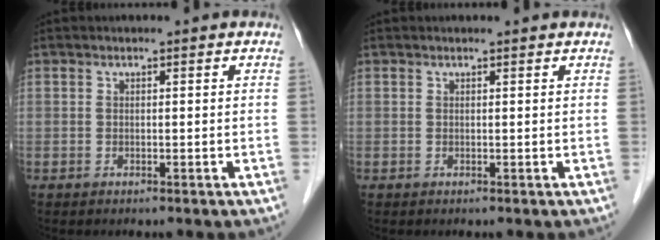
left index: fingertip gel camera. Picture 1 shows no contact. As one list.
[{"total": 0.8, "force": [0.8, 0.0, 0.1], "torque": [-0.008, 0.003, 0.009]}]